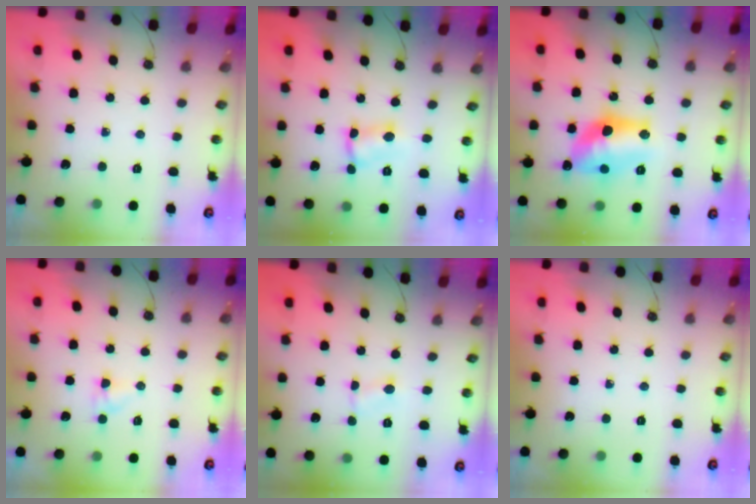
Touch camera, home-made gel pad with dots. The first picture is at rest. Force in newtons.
{"total": 2.7, "press": 2.7, "slide": 0.1}
{"total": 12.9, "press": 12.9, "slide": 0.9}
{"total": 2.5, "press": 2.5, "slide": 0.3}
{"total": 0.9, "press": 0.9, "slide": 0.3}
{"total": 0.0}